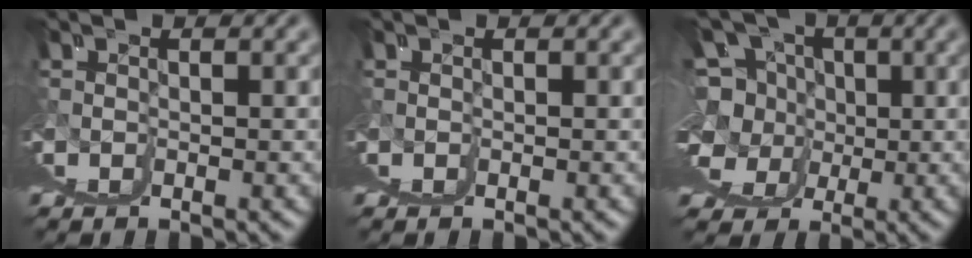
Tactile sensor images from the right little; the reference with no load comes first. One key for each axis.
{"total": 0.0}
{"total": 11.4, "fx": 3.4, "fy": 8.6, "fz": 6.6, "tx": -0.095, "ty": -0.017, "tz": 0.055}